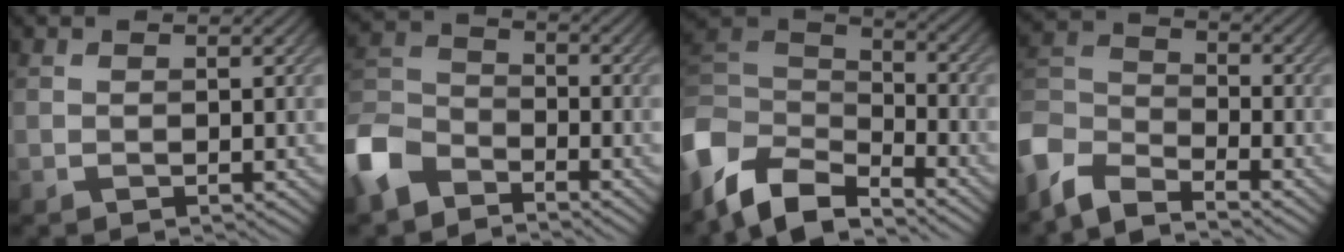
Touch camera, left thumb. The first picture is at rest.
{"total": 8.2, "force": [-5.5, 4.5, 4.0], "torque": [-0.101, -0.004, -0.140]}
{"total": 8.0, "force": [-5.1, 4.4, 4.3], "torque": [-0.103, 0.006, -0.112]}
{"total": 7.1, "force": [-5.8, 2.3, 3.3], "torque": [-0.079, -0.003, -0.136]}